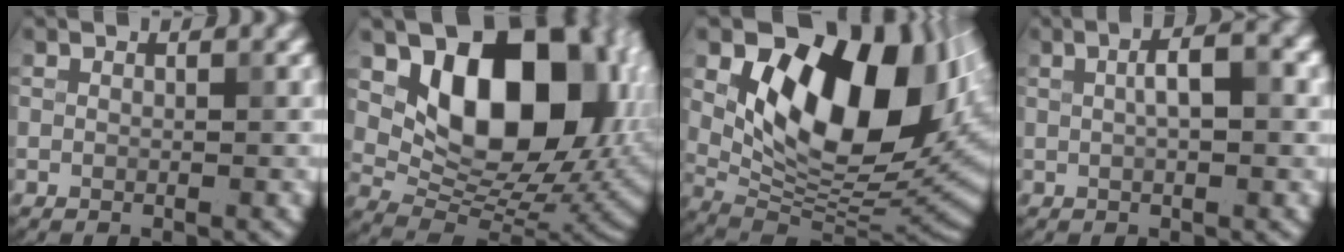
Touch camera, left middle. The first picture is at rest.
{"total": 14.9, "force": [3.9, 9.4, 10.9], "torque": [-0.127, -0.003, 0.078]}
{"total": 14.8, "force": [4.2, 8.3, 11.5], "torque": [-0.150, 0.000, 0.078]}
{"total": 3.9, "force": [0.3, 1.3, 3.7], "torque": [-0.065, 0.014, 0.009]}